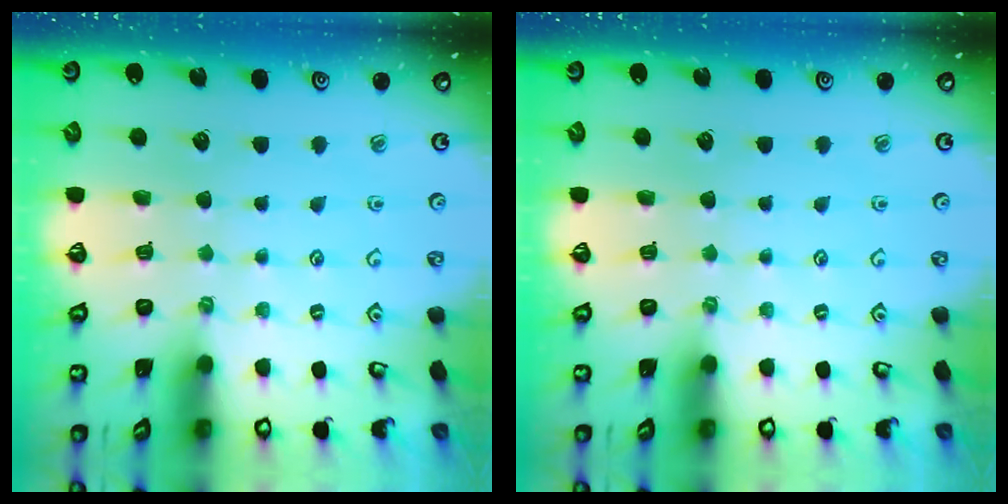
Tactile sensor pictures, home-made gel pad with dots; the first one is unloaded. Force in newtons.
{"total": 0.0}